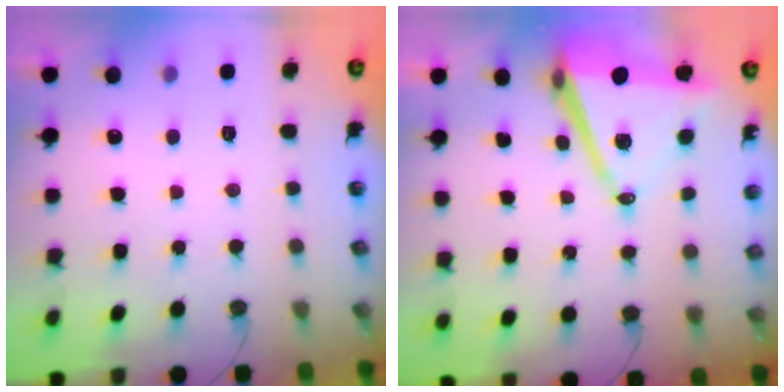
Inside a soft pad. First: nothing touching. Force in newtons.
{"total": 11.8, "press": 11.0, "slide": 4.4}